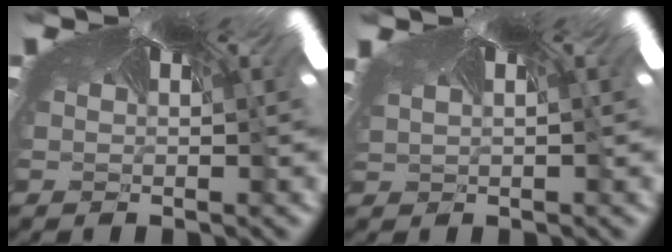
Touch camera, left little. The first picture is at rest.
{"total": 1.3, "force": [-1.2, -0.4, -0.5], "torque": [0.004, -0.018, -0.006]}